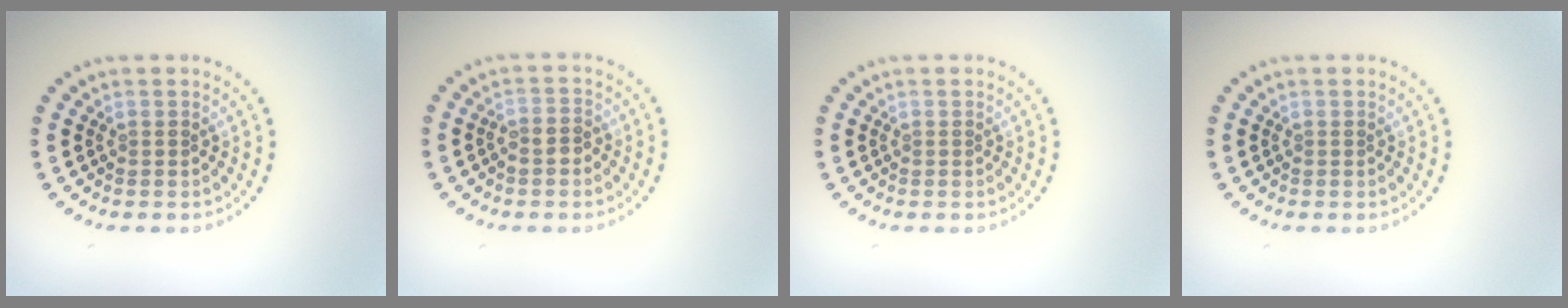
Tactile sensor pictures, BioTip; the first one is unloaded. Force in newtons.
{"total": 1.3, "press": 1.1, "slide": 0.7}
{"total": 0.0}
{"total": 0.0}